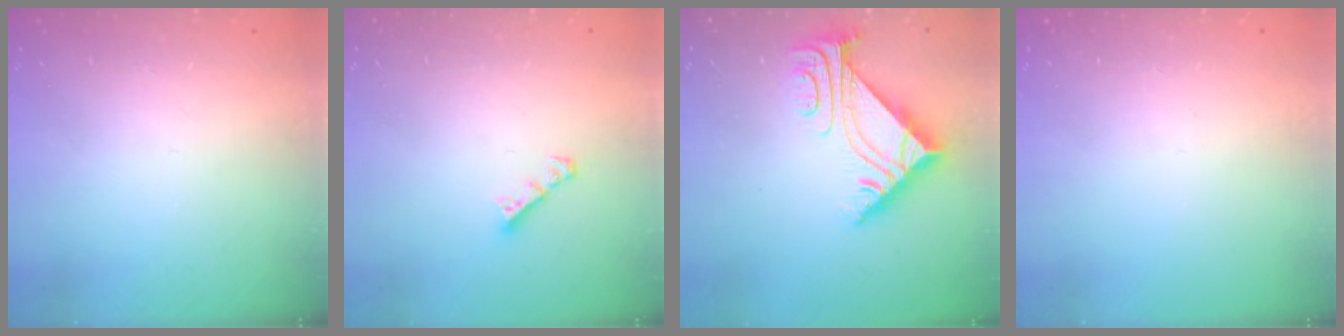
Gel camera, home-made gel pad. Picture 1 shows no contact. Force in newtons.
{"total": 2.4, "press": 2.4, "slide": 0.1}
{"total": 7.5, "press": 7.4, "slide": 0.8}
{"total": 0.0}